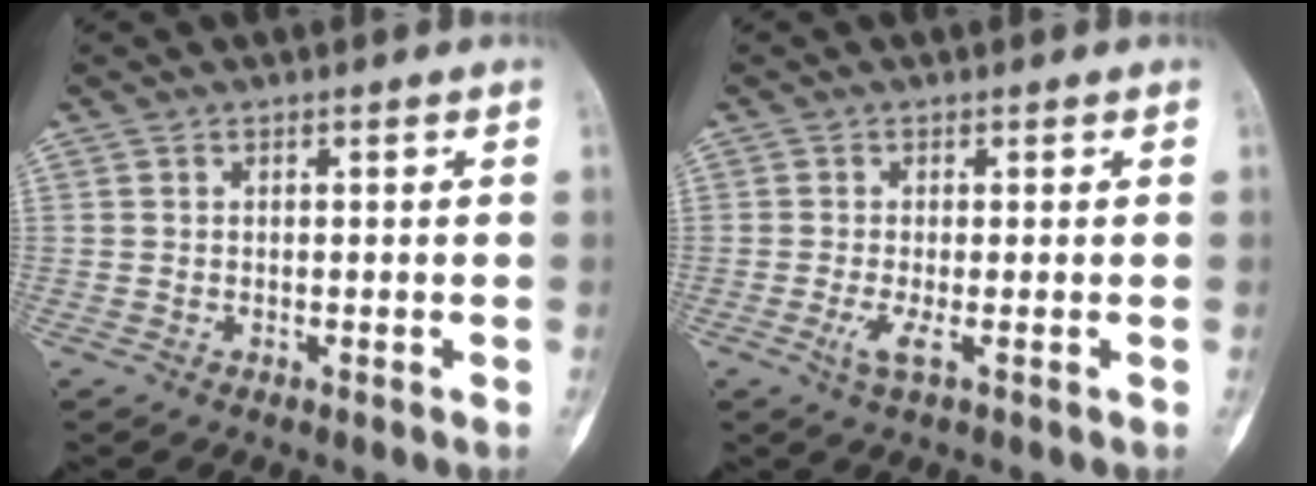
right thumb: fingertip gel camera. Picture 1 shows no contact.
{"total": 2.5, "force": [-0.7, 0.2, 2.3], "torque": [-0.062, -0.009, -0.018]}